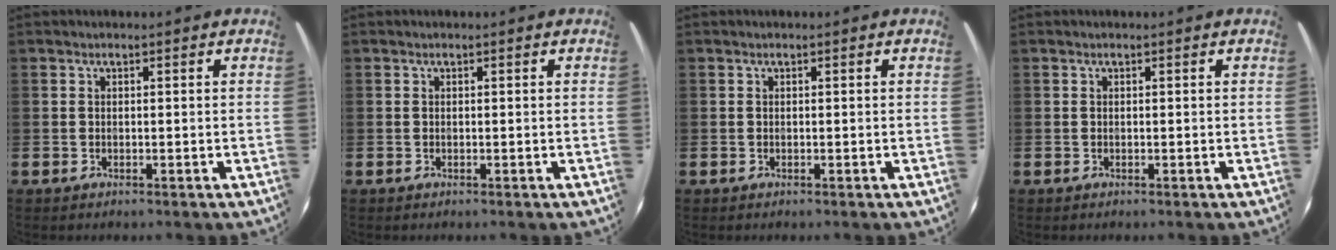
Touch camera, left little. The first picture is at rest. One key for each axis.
{"total": 0.0}
{"total": 0.0}
{"total": 0.0}